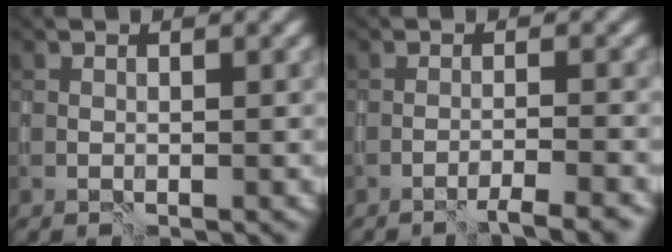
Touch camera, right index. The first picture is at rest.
{"total": 2.9, "force": [-2.3, 0.2, 1.8], "torque": [-0.013, 0.003, -0.048]}